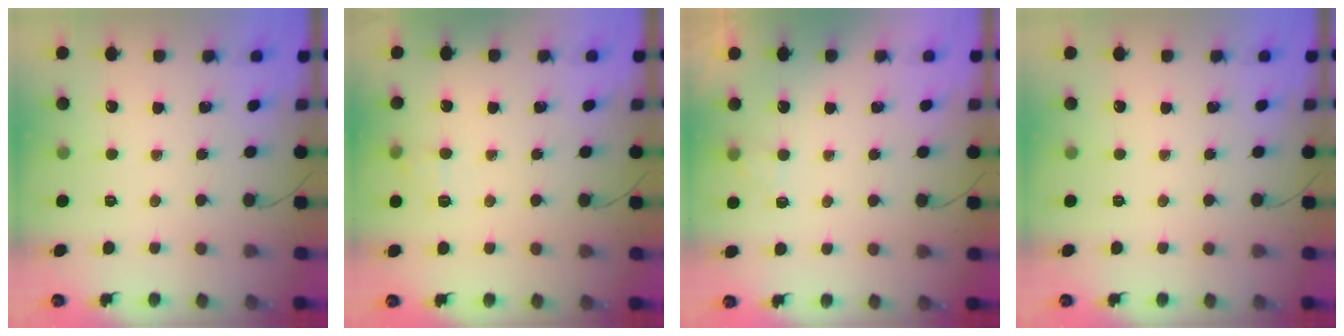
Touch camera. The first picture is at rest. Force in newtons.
{"total": 6.9, "press": 6.7, "slide": 1.7}
{"total": 2.4, "press": 1.9, "slide": 1.4}
{"total": 0.0}